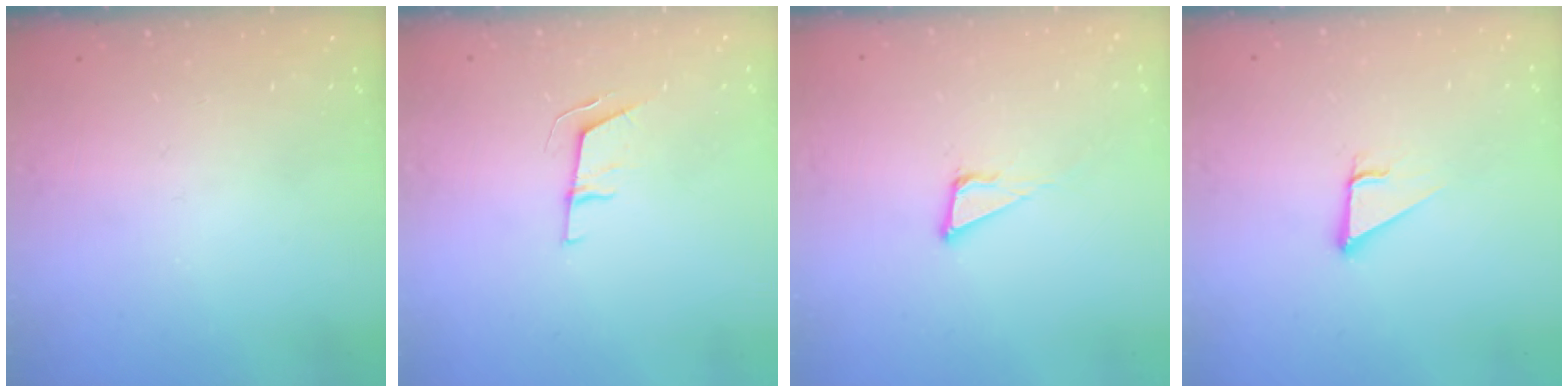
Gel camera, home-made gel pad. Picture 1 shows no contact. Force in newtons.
{"total": 6.1, "press": 6.1, "slide": 1.0}
{"total": 3.8, "press": 3.8, "slide": 0.0}
{"total": 2.9, "press": 2.8, "slide": 0.2}